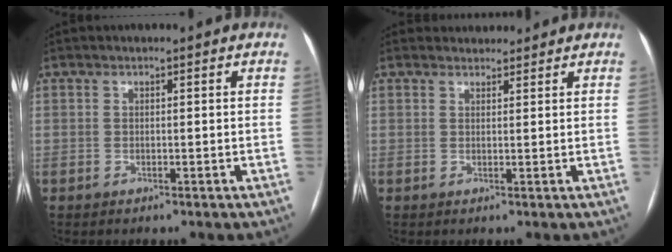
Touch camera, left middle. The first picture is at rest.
{"total": 2.9, "force": [2.8, 1.0, -0.1], "torque": [0.003, 0.018, 0.037]}